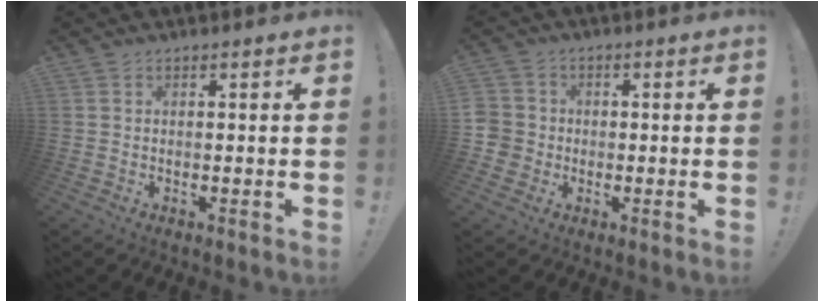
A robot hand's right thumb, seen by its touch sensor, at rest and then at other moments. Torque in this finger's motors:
{"motor_torque": [0.29, 0.16, 0.08, -0.60, -0.01]}